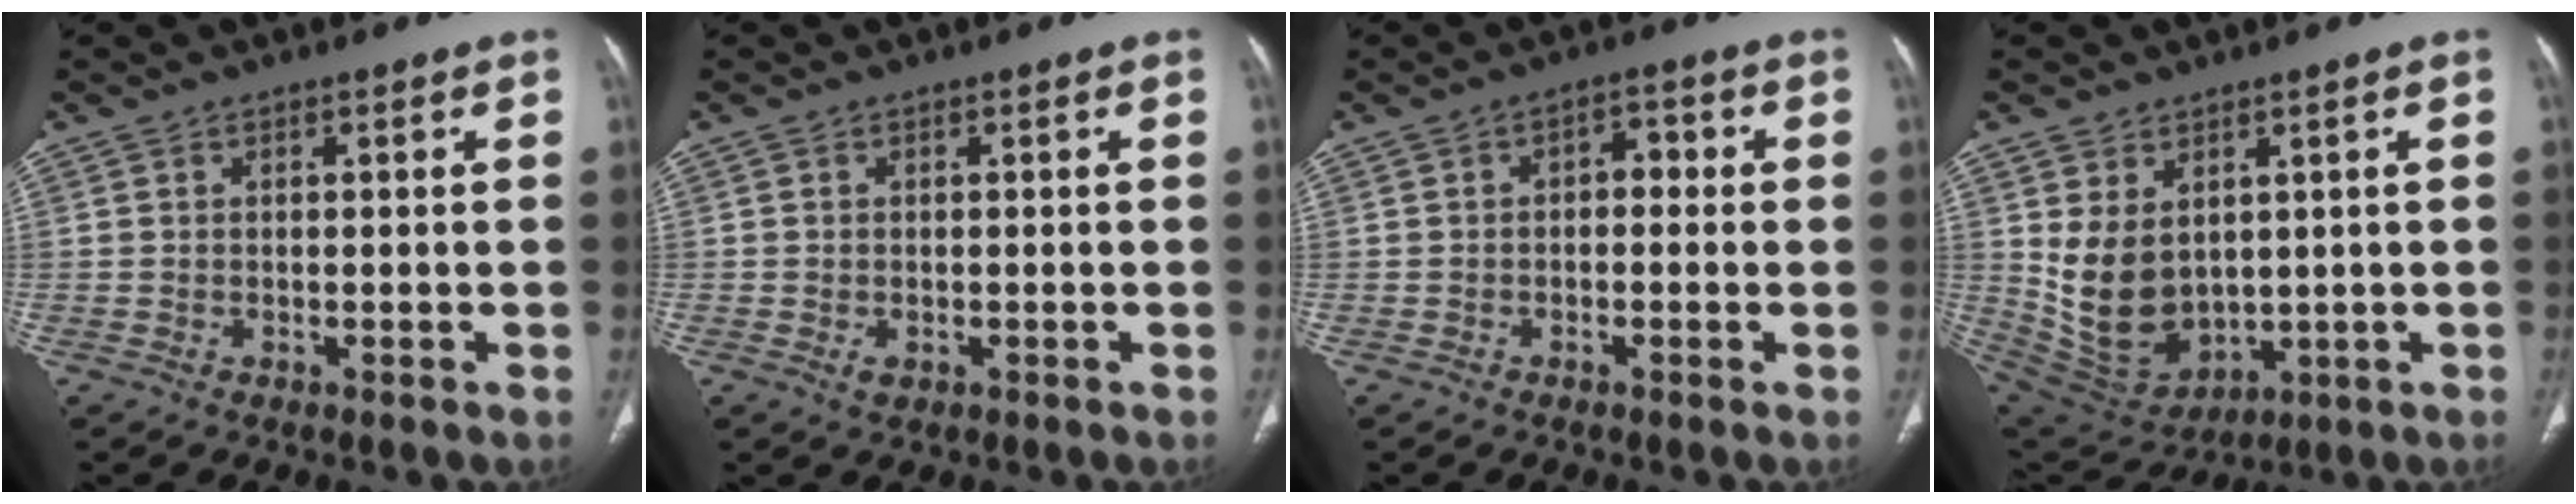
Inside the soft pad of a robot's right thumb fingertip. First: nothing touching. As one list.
[{"total": 1.3, "force": [-0.3, 0.9, 0.8], "torque": [-0.012, 0.000, -0.001]}, {"total": 3.2, "force": [-0.1, 2.0, 2.5], "torque": [-0.022, 0.015, -0.010]}, {"total": 11.8, "force": [2.0, 8.4, 8.1], "torque": [-0.132, -0.014, 0.075]}]